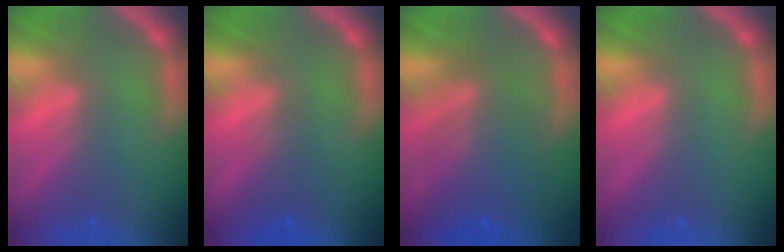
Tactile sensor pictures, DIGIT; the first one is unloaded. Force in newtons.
{"total": 2.0}
{"total": 6.6}
{"total": 0.0}